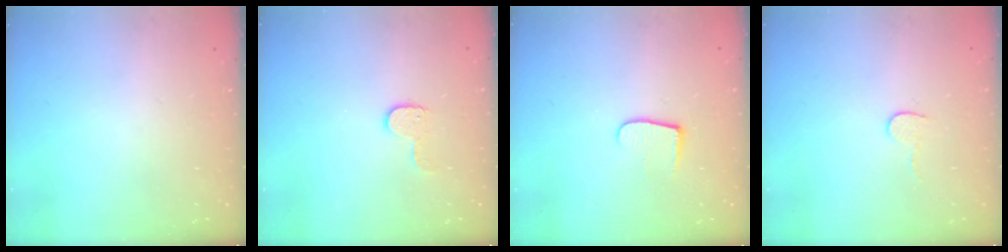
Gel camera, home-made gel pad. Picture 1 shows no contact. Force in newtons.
{"total": 7.4, "press": 7.4, "slide": 0.4}
{"total": 6.6, "press": 6.6, "slide": 0.6}
{"total": 4.0, "press": 4.0, "slide": 0.3}